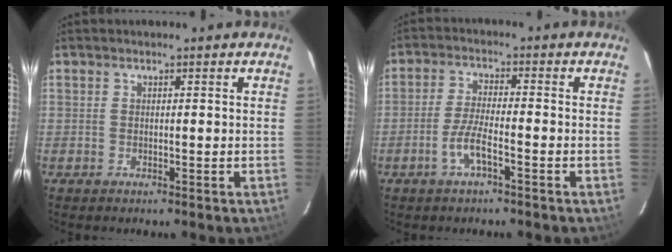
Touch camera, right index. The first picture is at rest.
{"total": 5.2, "force": [-2.8, 0.8, 4.3], "torque": [-0.093, -0.002, -0.055]}